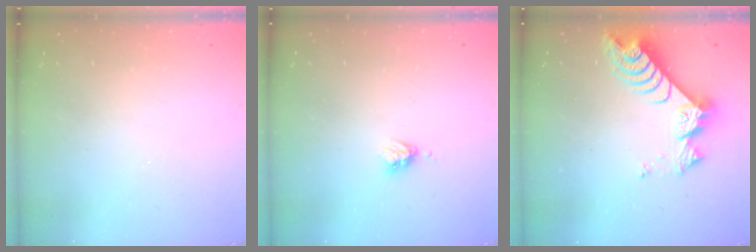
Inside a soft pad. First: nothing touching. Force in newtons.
{"total": 3.2, "press": 3.2, "slide": 0.3}
{"total": 8.3, "press": 8.2, "slide": 1.0}